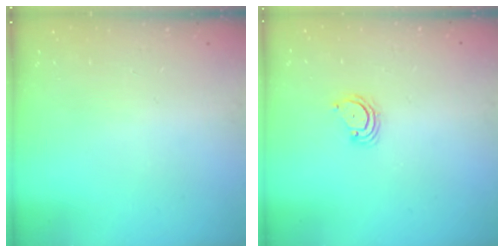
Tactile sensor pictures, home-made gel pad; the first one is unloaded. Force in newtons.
{"total": 2.3, "press": 2.3, "slide": 0.2}